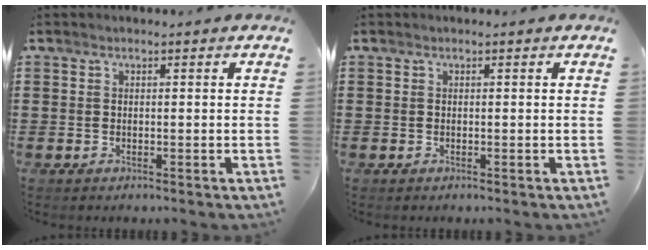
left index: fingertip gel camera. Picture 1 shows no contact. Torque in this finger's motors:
{"motor_torque": [0.00, 0.00, 0.00, 0.00]}